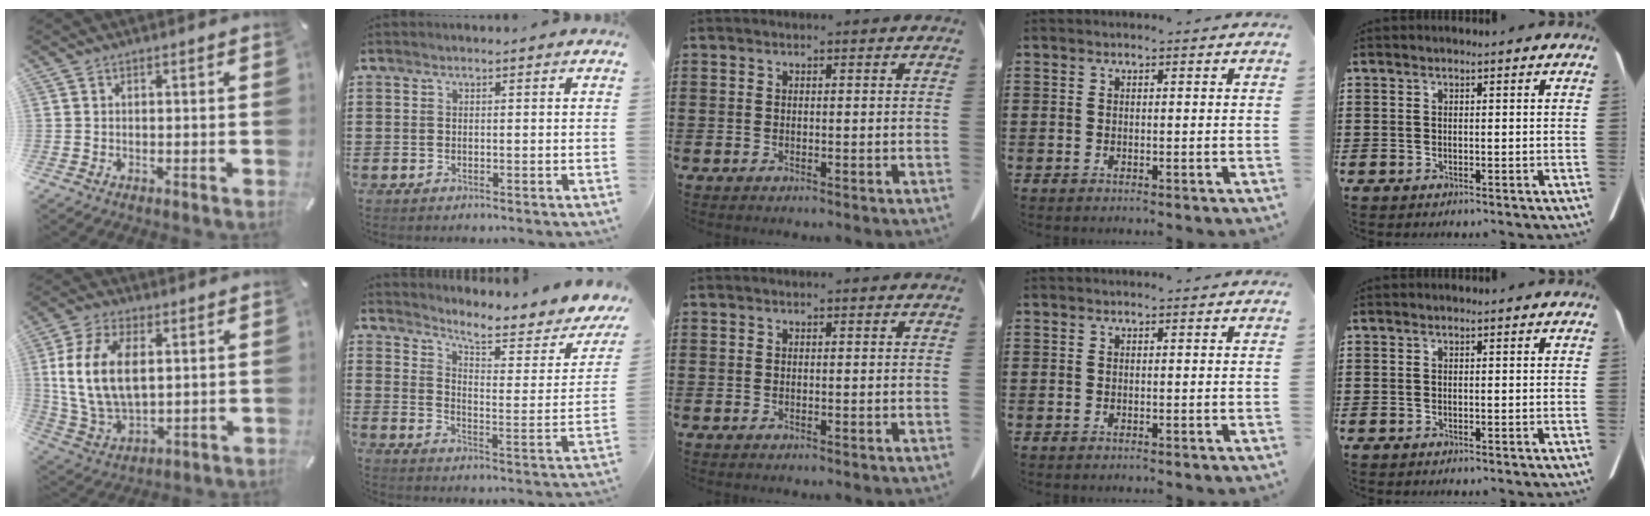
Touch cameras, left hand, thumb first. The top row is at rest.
{"thumb": {"total": 14.5, "force": [3.1, 9.1, 10.8], "torque": [-0.251, 0.001, 0.053]}, "index": {"total": 6.4, "force": [5.2, 0.8, 3.6], "torque": [-0.079, -0.041, 0.081]}}